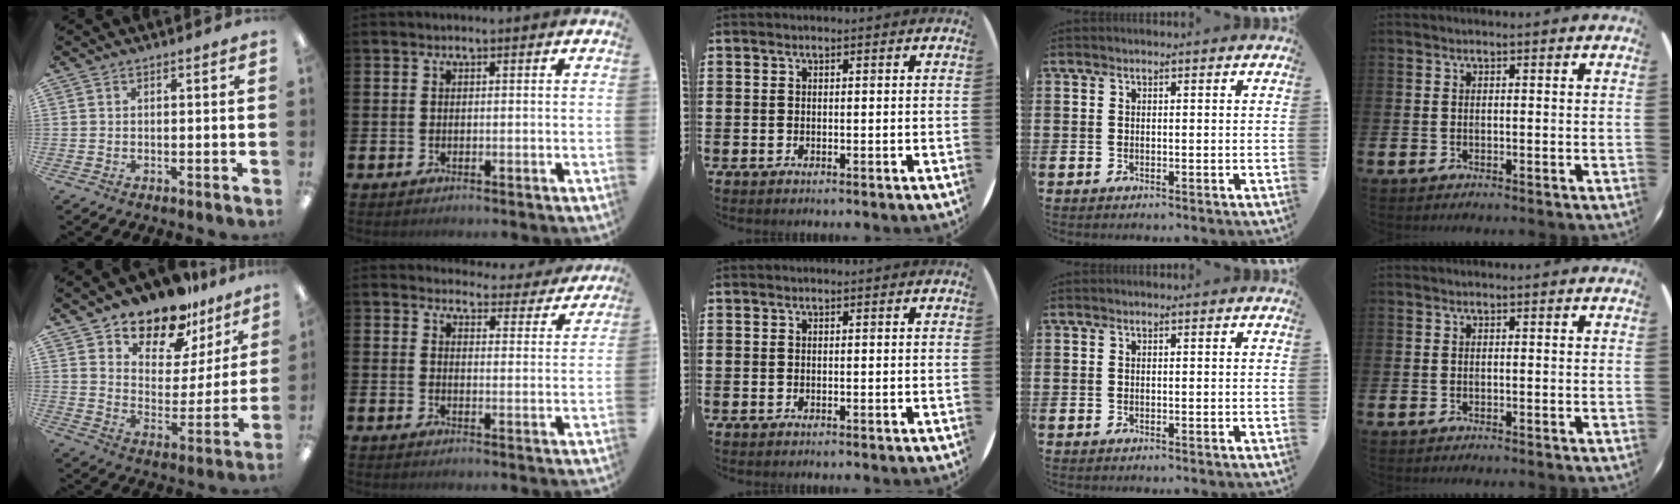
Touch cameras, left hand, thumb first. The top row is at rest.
{"thumb": {"total": 14.5, "force": [12.2, 6.4, 4.5], "torque": [-0.087, -0.092, 0.220]}, "index": {"total": 3.8, "force": [3.7, 1.1, 0.1], "torque": [-0.008, -0.030, 0.062]}}